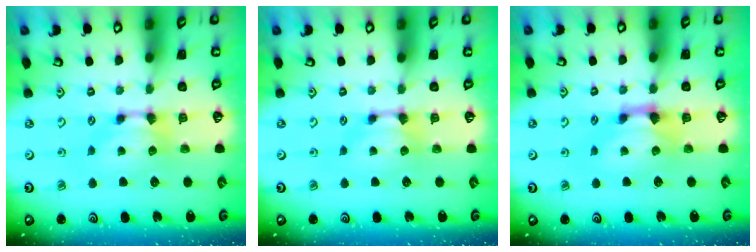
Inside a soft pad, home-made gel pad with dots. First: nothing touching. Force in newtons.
{"total": 0.0}
{"total": 1.6, "press": 0.9, "slide": 1.3}